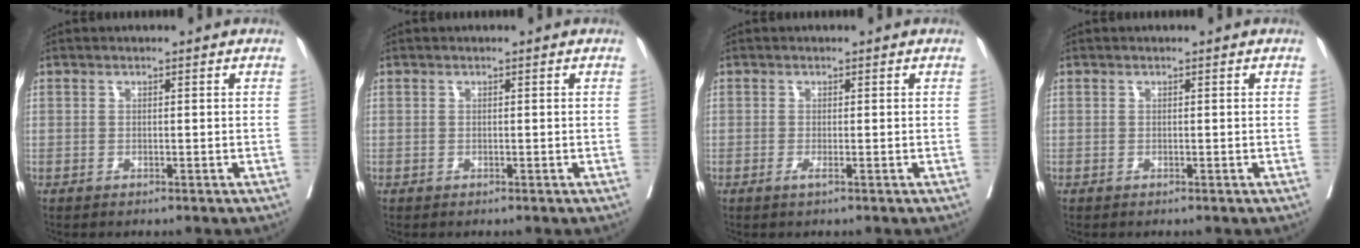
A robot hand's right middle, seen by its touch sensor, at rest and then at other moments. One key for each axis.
{"total": 0.0}
{"total": 0.8, "fx": -0.3, "fy": -0.3, "fz": 0.7, "tx": -0.015, "ty": -0.003, "tz": -0.006}
{"total": 0.0}